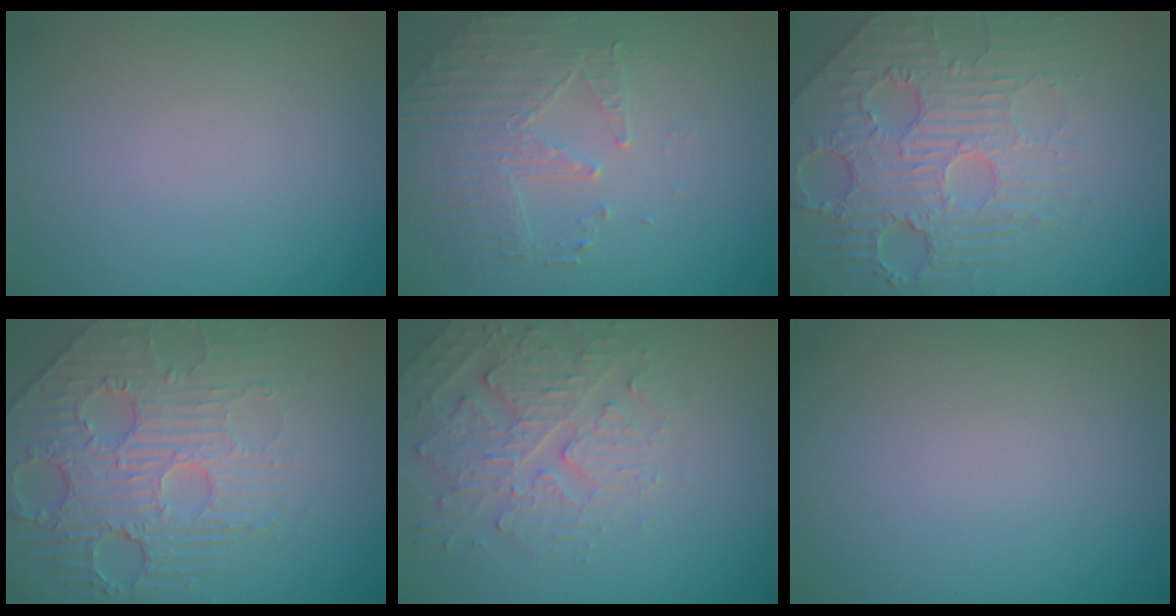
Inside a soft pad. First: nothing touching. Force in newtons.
{"total": 2.5, "press": 2.2, "slide": 1.2}
{"total": 5.3, "press": 4.8, "slide": 2.2}
{"total": 5.4, "press": 4.9, "slide": 2.4}
{"total": 4.2, "press": 4.1, "slide": 0.8}
{"total": 0.0}